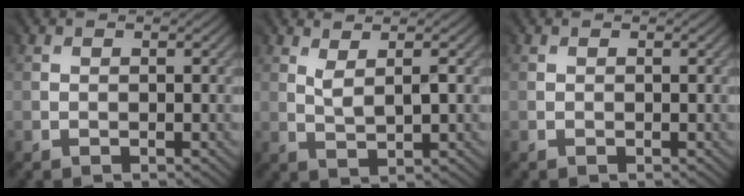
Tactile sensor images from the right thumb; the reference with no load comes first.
{"total": 1.8, "force": [1.5, 0.0, 0.9], "torque": [-0.026, -0.006, 0.033]}
{"total": 0.0}